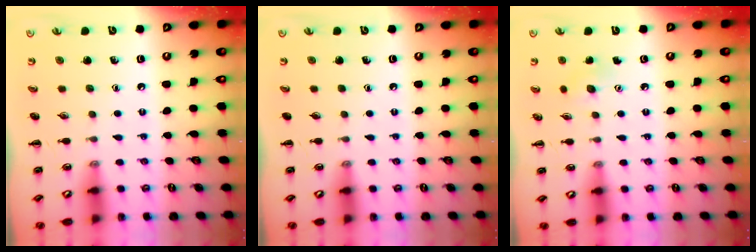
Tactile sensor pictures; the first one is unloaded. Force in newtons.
{"total": 0.0}
{"total": 5.1, "press": 4.9, "slide": 1.4}